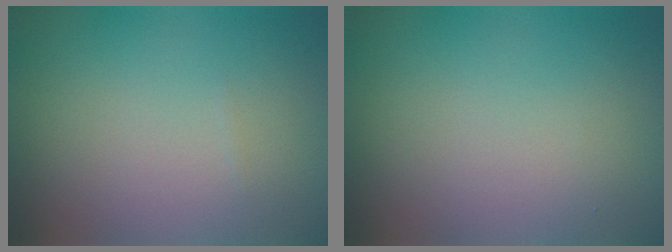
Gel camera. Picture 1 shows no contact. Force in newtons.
{"total": 0.0}